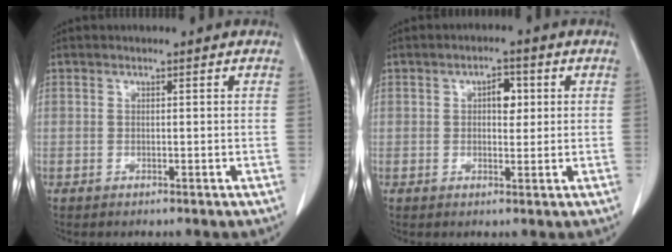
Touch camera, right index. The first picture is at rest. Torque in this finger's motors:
{"motor_torque": [0.02, 0.00, 0.06, 0.03]}